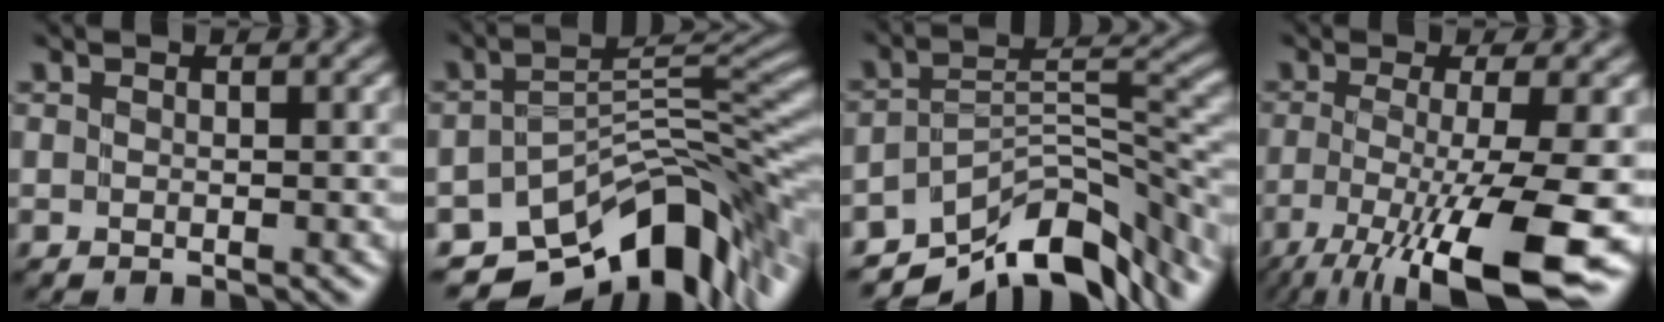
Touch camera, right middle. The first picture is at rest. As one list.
[{"total": 10.0, "force": [-7.0, 4.1, 5.8], "torque": [-0.066, -0.002, -0.122]}, {"total": 9.9, "force": [-8.1, 3.4, 4.6], "torque": [-0.059, 0.003, -0.145]}, {"total": 11.3, "force": [-5.3, 2.6, 9.6], "torque": [-0.167, -0.025, -0.089]}]